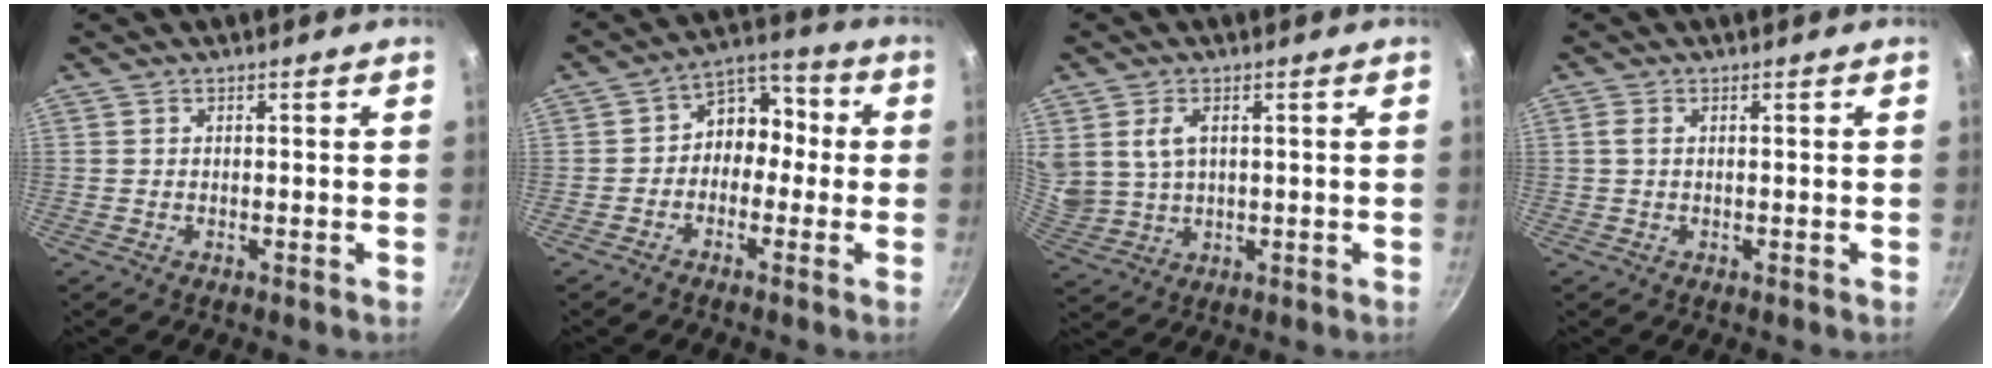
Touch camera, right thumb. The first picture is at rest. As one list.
[{"total": 8.3, "force": [-1.0, 6.7, 4.9], "torque": [-0.017, 0.039, -0.039]}, {"total": 7.1, "force": [2.3, 4.8, 4.8], "torque": [-0.083, -0.012, 0.055]}, {"total": 1.2, "force": [0.3, 0.6, 1.0], "torque": [-0.020, 0.002, 0.003]}]